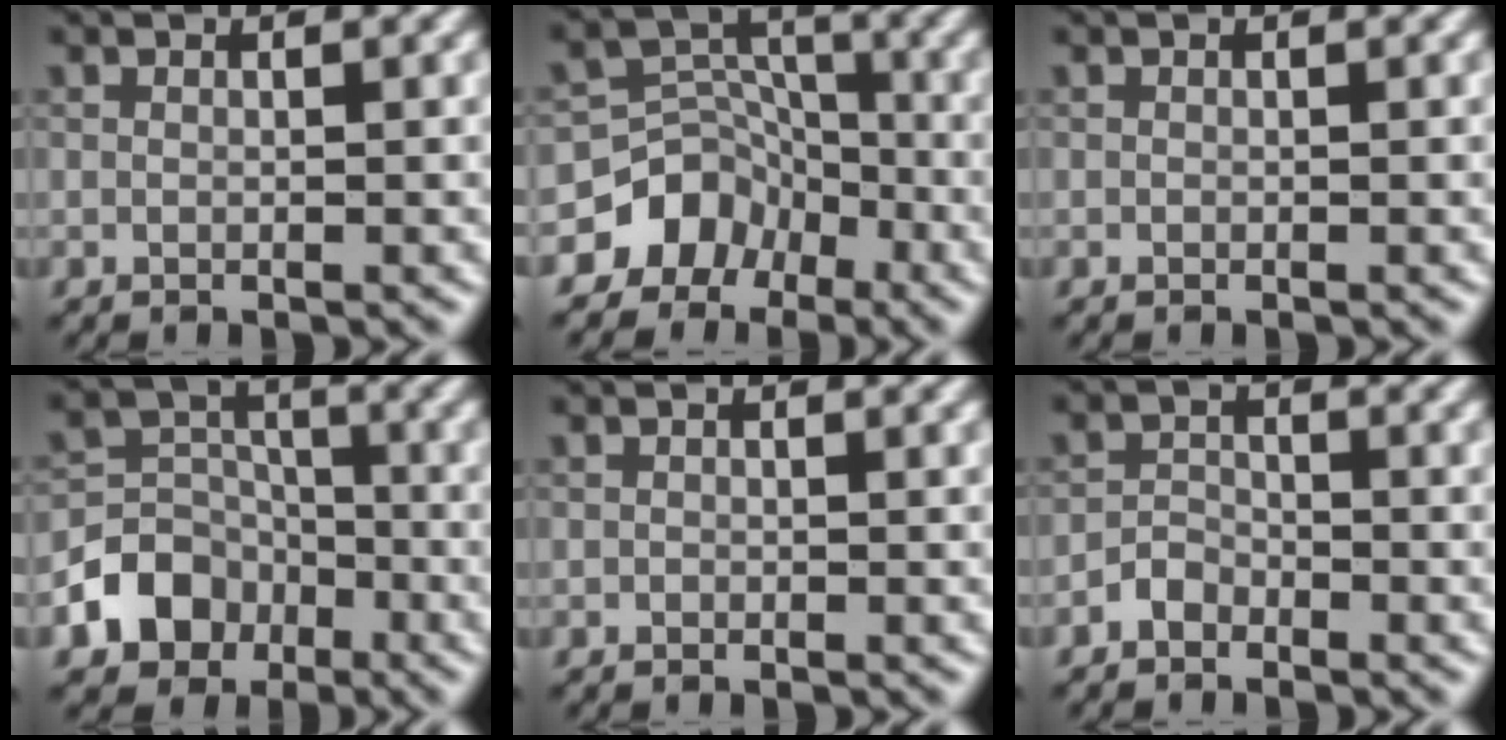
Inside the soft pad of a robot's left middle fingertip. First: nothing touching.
{"total": 5.8, "force": [-3.8, 4.2, 0.8], "torque": [0.013, 0.017, -0.071]}
{"total": 0.0}
{"total": 5.7, "force": [-2.9, 4.6, 1.9], "torque": [-0.010, 0.009, -0.069]}
{"total": 0.0}
{"total": 1.4, "force": [-1.1, 0.8, 0.3], "torque": [-0.002, 0.009, -0.023]}